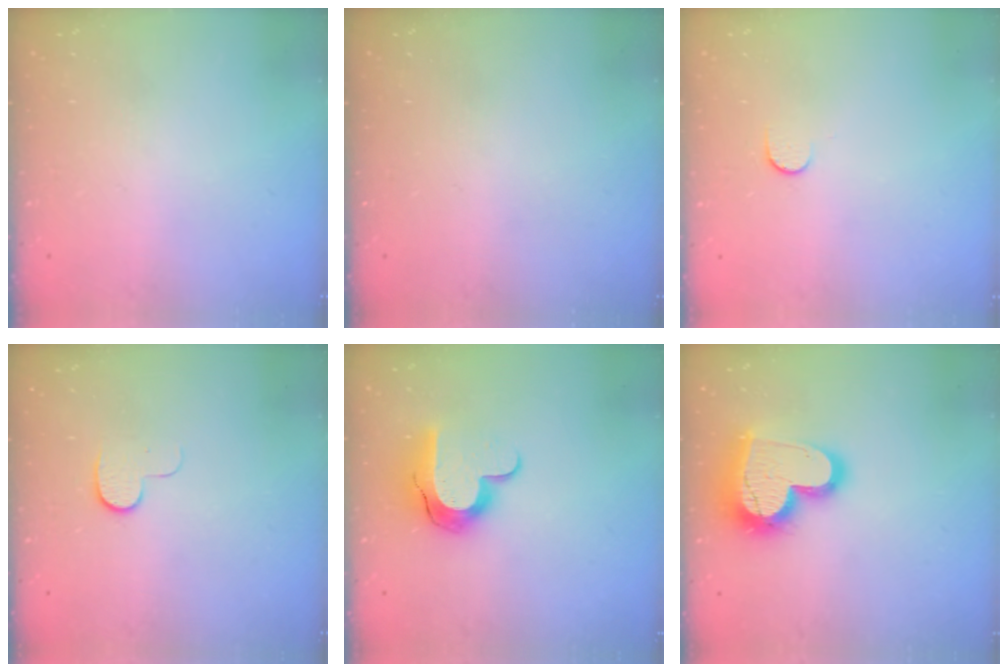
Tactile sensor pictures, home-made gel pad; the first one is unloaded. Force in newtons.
{"total": 0.0}
{"total": 5.7, "press": 5.6, "slide": 0.6}
{"total": 5.5, "press": 5.4, "slide": 0.8}
{"total": 11.1, "press": 11.1, "slide": 0.8}
{"total": 19.6, "press": 19.6, "slide": 1.8}